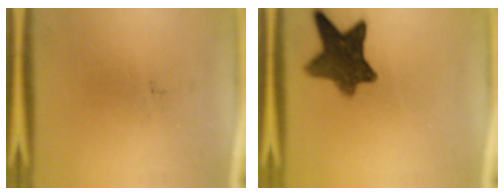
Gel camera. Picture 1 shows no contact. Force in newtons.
{"total": 9.8}